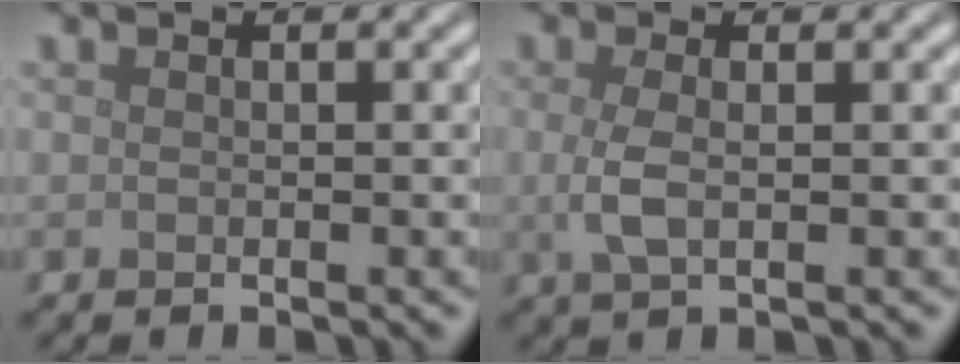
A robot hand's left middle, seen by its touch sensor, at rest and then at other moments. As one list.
[{"total": 2.4, "force": [0.0, 0.9, 2.3], "torque": [-0.054, -0.003, -0.001]}]